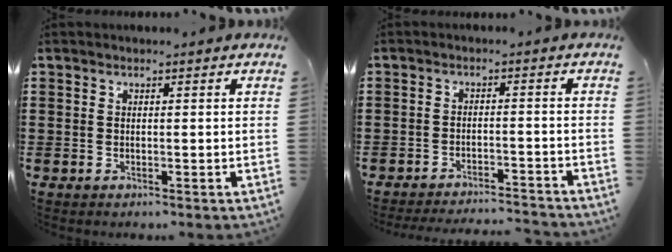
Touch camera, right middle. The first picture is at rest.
{"total": 3.4, "force": [-3.4, -0.1, 0.5], "torque": [-0.011, 0.000, -0.069]}